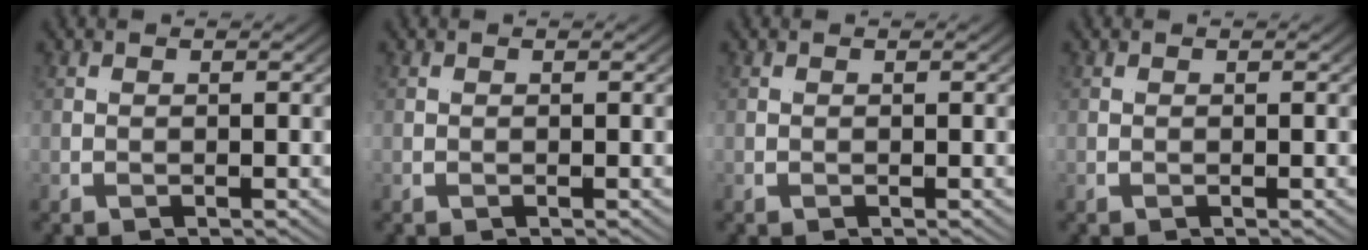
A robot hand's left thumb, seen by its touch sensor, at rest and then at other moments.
{"total": 0.0}
{"total": 0.0}
{"total": 0.0}